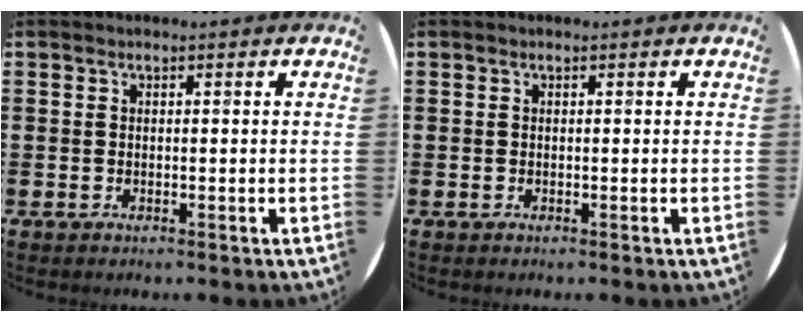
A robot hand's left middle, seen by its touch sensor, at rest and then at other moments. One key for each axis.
{"total": 0.0}